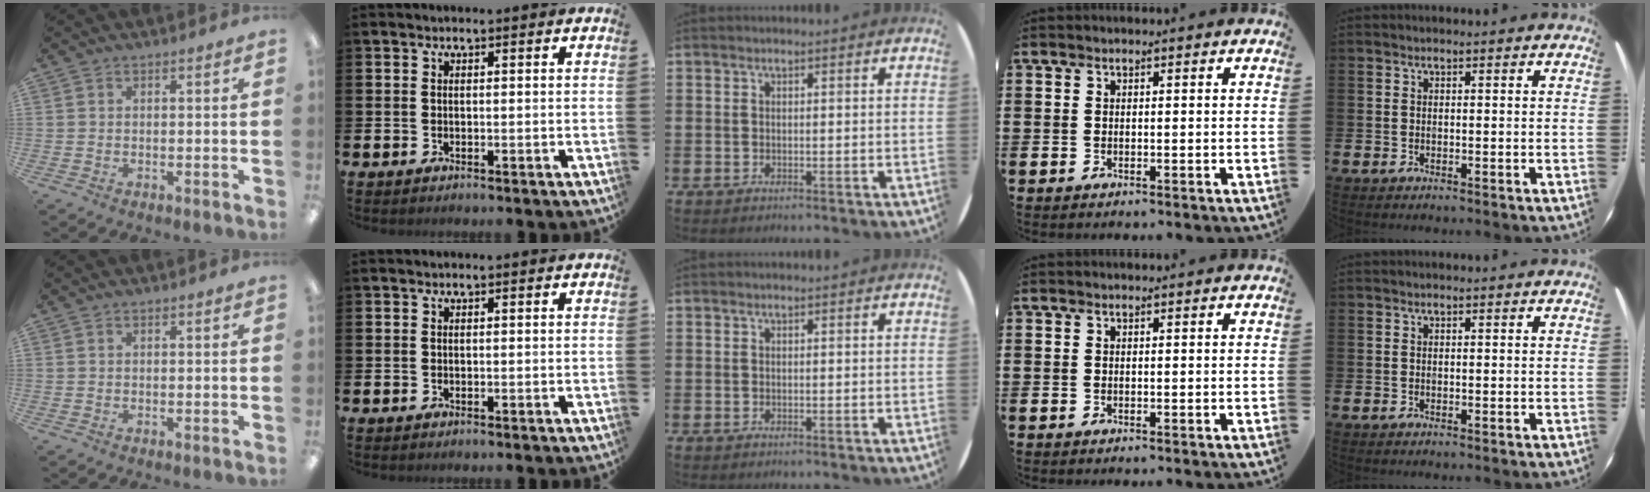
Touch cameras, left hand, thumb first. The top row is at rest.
{}